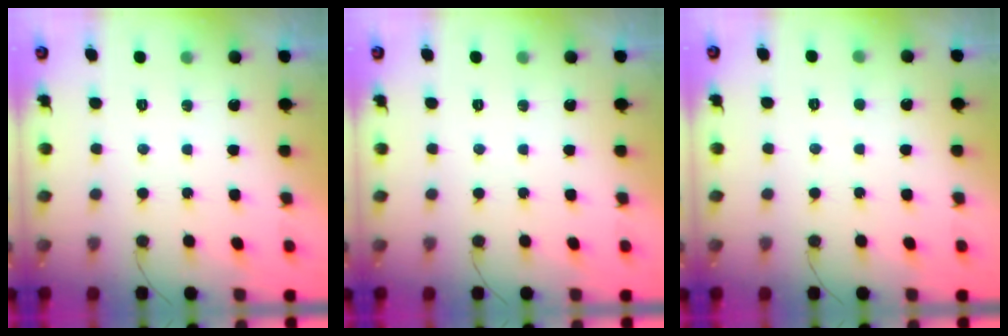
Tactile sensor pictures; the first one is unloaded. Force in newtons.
{"total": 0.0}
{"total": 2.3, "press": 2.3, "slide": 0.2}